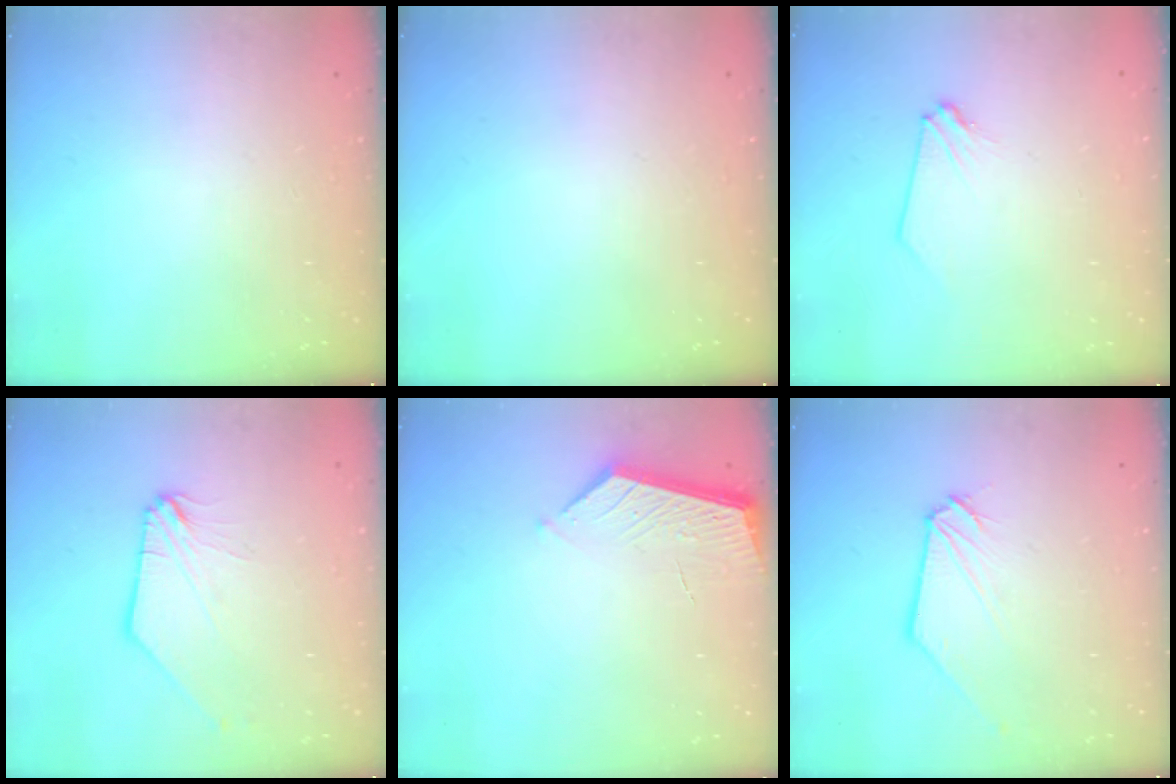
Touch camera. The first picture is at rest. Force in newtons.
{"total": 0.0}
{"total": 0.0}
{"total": 1.9, "press": 1.9, "slide": 0.5}
{"total": 3.7, "press": 3.7, "slide": 0.4}
{"total": 0.0}